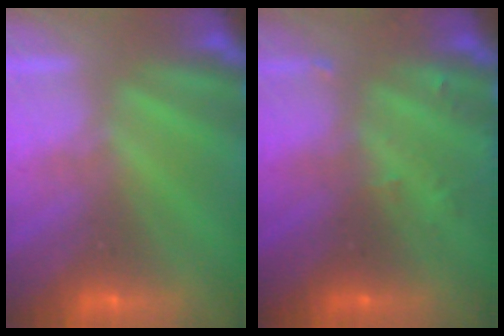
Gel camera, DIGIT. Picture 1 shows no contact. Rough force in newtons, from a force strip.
{"total": 2.9}